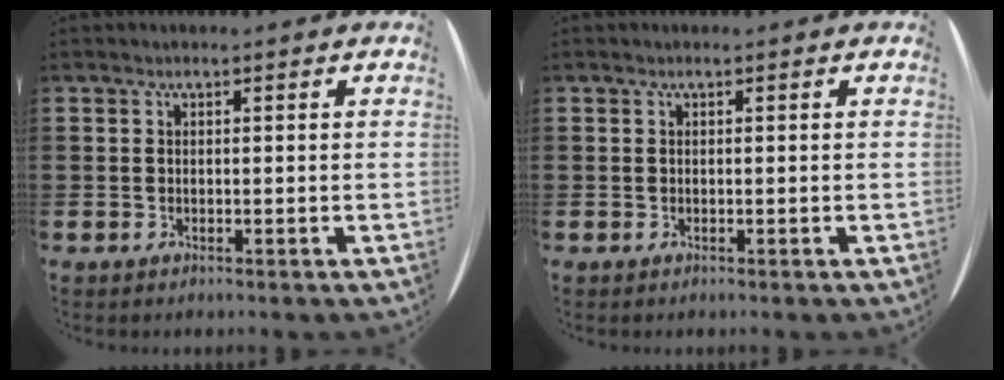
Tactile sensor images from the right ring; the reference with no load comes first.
{"total": 0.0}